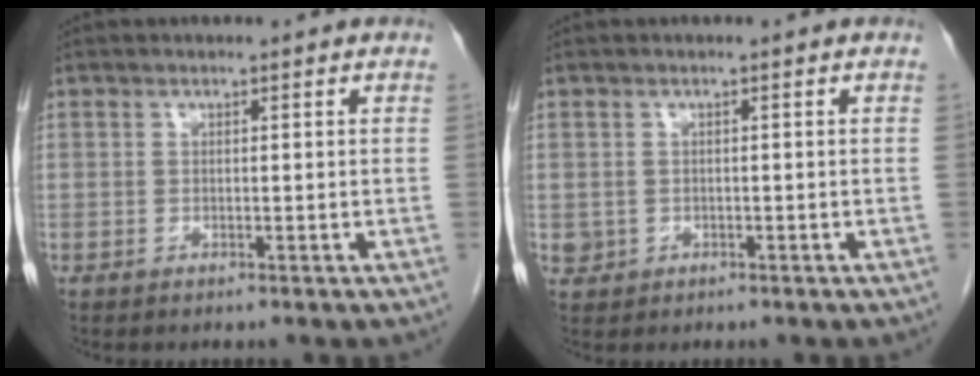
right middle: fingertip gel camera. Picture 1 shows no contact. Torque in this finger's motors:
{"motor_torque": [0.28, 0.02, 0.03, 0.00]}